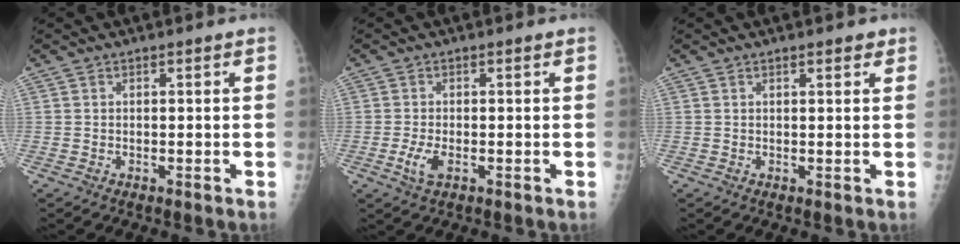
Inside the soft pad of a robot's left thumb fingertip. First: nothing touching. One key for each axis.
{"total": 3.4, "fx": -0.8, "fy": 1.5, "fz": 2.9, "tx": -0.066, "ty": -0.003, "tz": -0.015}
{"total": 1.7, "fx": 1.2, "fy": 0.6, "fz": 1.0, "tx": -0.009, "ty": -0.004, "tz": 0.013}